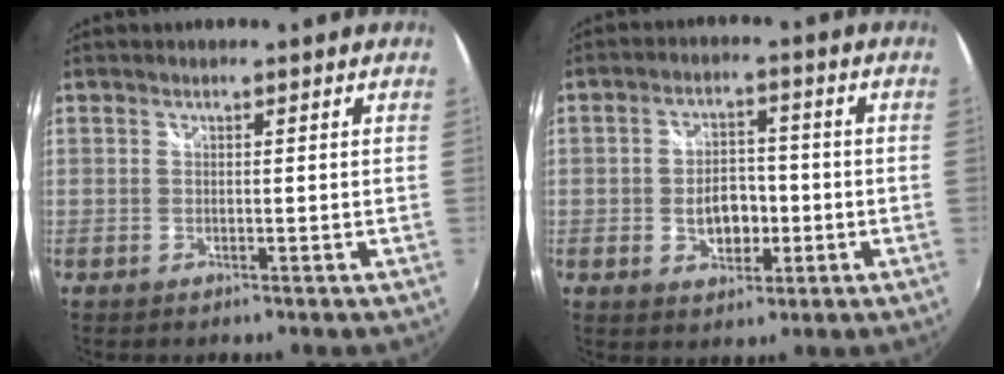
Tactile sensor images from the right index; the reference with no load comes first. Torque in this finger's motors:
{"motor_torque": [0.24, -0.12, 0.26, 0.05]}